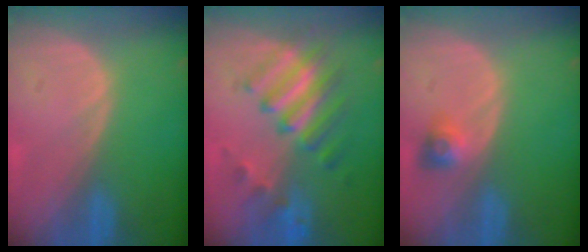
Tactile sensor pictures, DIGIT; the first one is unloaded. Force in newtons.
{"total": 7.7, "press": 7.7, "slide": 0.9}
{"total": 3.0, "press": 2.7, "slide": 1.3}